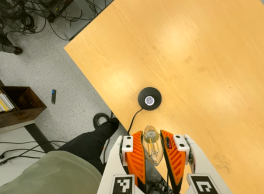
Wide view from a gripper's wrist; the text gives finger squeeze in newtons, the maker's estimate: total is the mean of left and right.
{"total": 22.0, "left": 24.7, "right": 19.4}